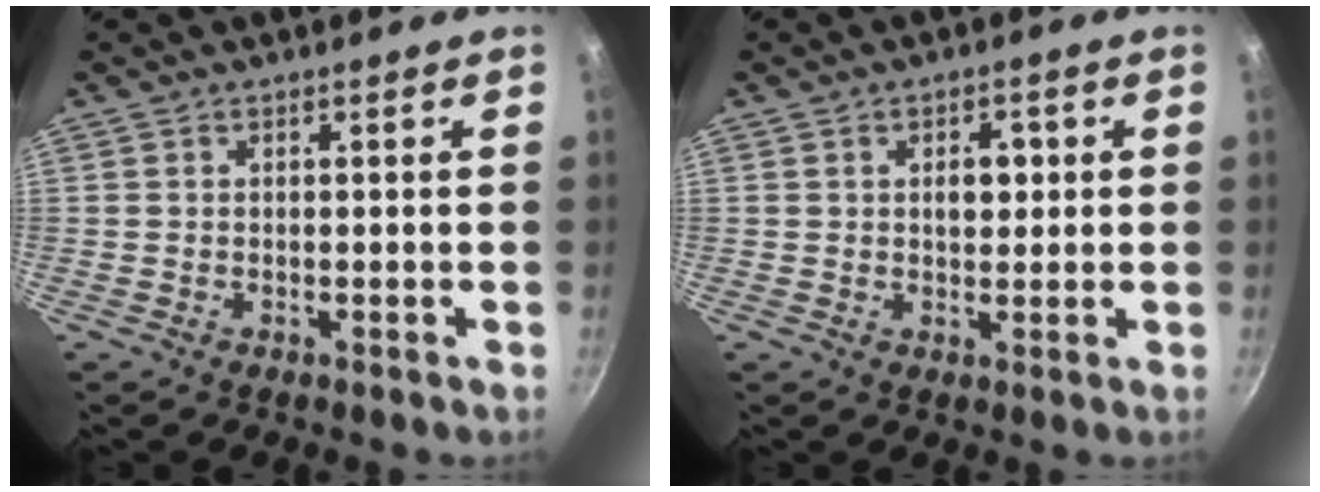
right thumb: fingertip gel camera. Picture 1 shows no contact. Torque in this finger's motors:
{"motor_torque": [0.63, 0.89, 0.89, 0.24, 0.00]}